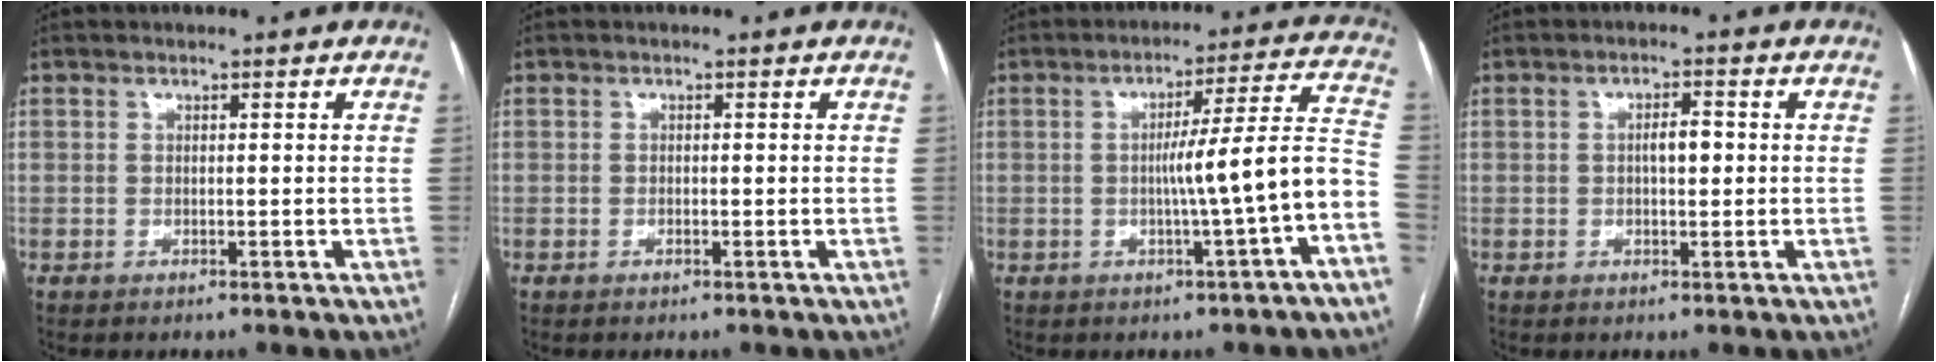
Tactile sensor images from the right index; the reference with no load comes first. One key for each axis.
{"total": 0.5, "fx": -0.2, "fy": 0.2, "fz": 0.5, "tx": -0.011, "ty": -0.001, "tz": -0.003}
{"total": 10.5, "fx": -3.0, "fy": -1.2, "fz": 10.0, "tx": -0.134, "ty": 0.023, "tz": -0.040}
{"total": 2.7, "fx": 0.1, "fy": 1.0, "fz": 2.5, "tx": -0.041, "ty": 0.005, "tz": 0.000}